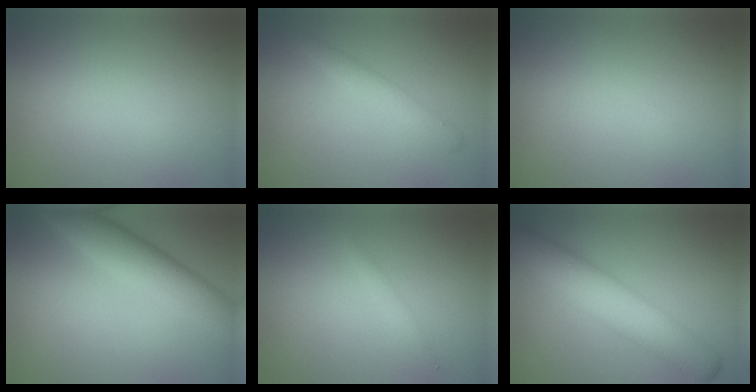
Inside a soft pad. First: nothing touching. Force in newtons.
{"total": 2.1, "press": 2.1, "slide": 0.2}
{"total": 0.0}
{"total": 6.3, "press": 6.3, "slide": 0.0}
{"total": 0.8, "press": 0.8, "slide": 0.1}
{"total": 6.7, "press": 6.7, "slide": 0.1}